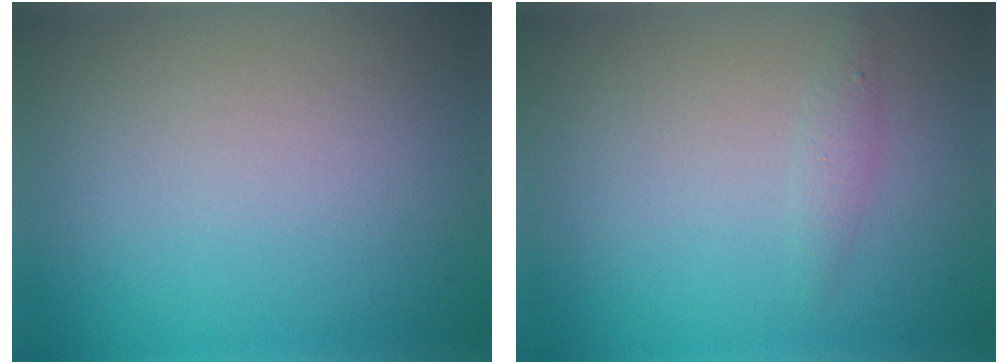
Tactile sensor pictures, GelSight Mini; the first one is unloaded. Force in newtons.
{"total": 1.0, "press": 1.0, "slide": 0.1}